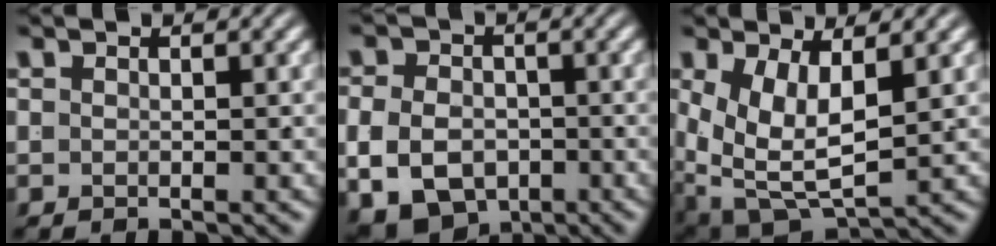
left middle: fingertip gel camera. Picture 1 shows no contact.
{"total": 9.3, "force": [-3.7, 7.4, 4.2], "torque": [-0.082, -0.041, -0.052]}
{"total": 9.4, "force": [-2.7, 7.0, 5.7], "torque": [-0.132, -0.070, -0.021]}